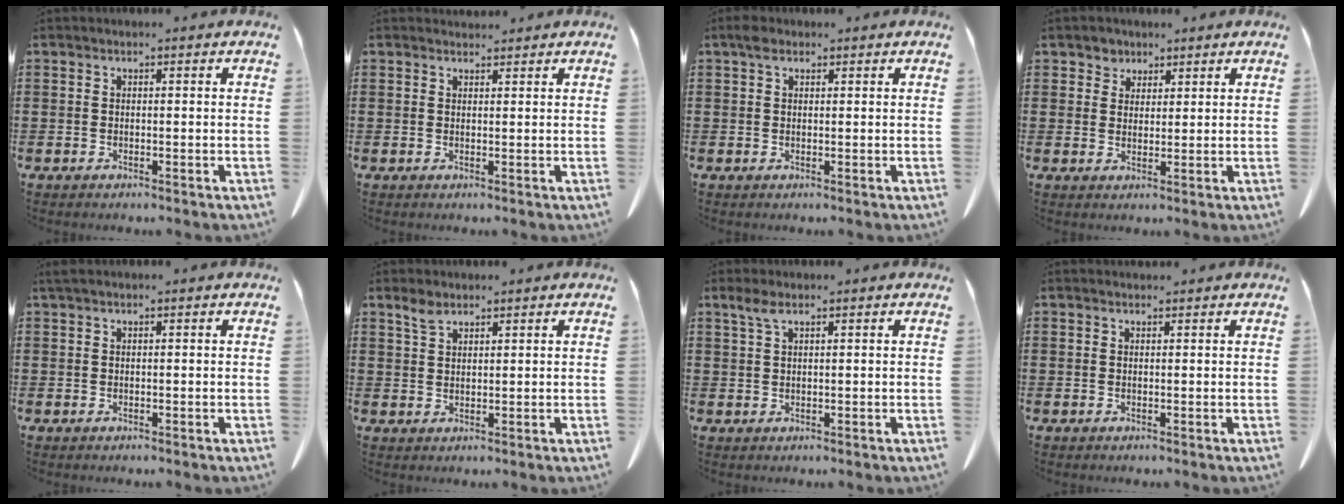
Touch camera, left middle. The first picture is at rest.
{"total": 1.3, "force": [1.3, 0.4, 0.1], "torque": [-0.005, 0.002, 0.025]}
{"total": 1.7, "force": [0.9, 1.0, 1.0], "torque": [-0.016, 0.002, 0.015]}
{"total": 2.8, "force": [2.0, 1.9, 0.1], "torque": [-0.014, 0.010, 0.038]}
{"total": 0.6, "force": [0.3, 0.1, 0.5], "torque": [-0.011, 0.001, 0.005]}
{"total": 2.6, "force": [1.9, 1.1, 1.4], "torque": [-0.033, 0.003, 0.036]}
{"total": 2.3, "force": [1.3, 0.7, 1.8], "torque": [-0.042, 0.005, 0.022]}
{"total": 0.5, "force": [0.5, 0.1, 0.1], "torque": [-0.004, 0.000, 0.011]}